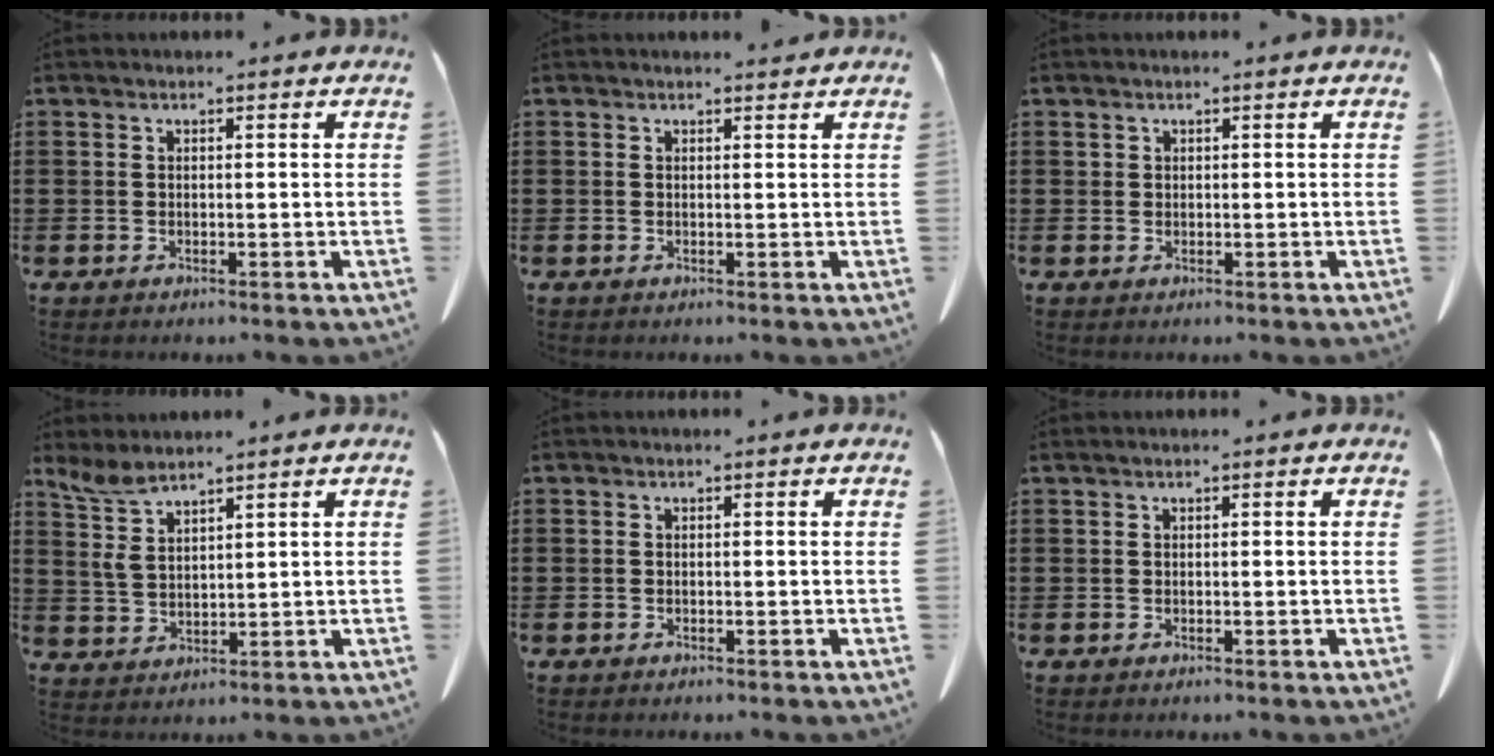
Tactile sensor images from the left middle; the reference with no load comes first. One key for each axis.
{"total": 0.6, "fx": 0.6, "fy": 0.0, "fz": 0.2, "tx": -0.006, "ty": 0.000, "tz": 0.012}
{"total": 0.8, "fx": 0.5, "fy": 0.6, "fz": 0.1, "tx": -0.004, "ty": 0.000, "tz": 0.011}
{"total": 5.4, "fx": 3.4, "fy": 2.2, "fz": 3.5, "tx": -0.088, "ty": -0.008, "tz": 0.061}
{"total": 0.0}
{"total": 0.0}